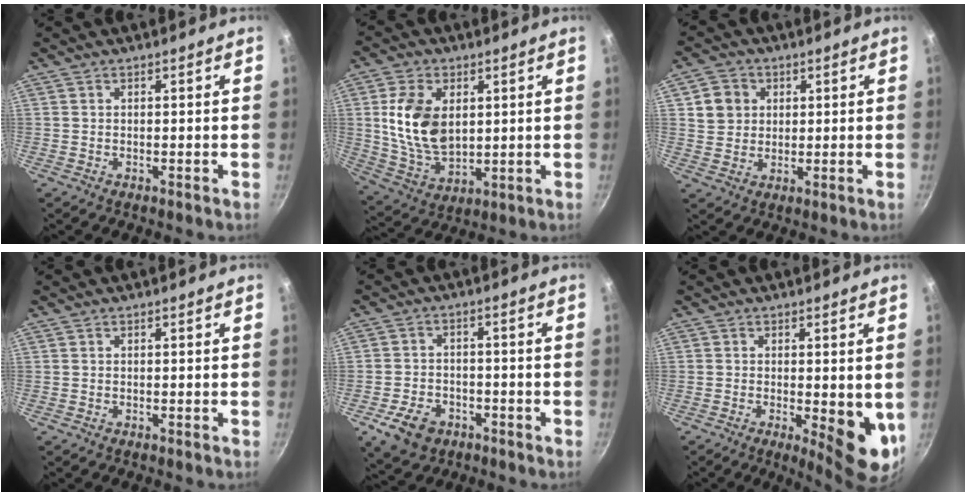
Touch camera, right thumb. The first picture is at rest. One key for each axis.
{"total": 13.5, "fx": 2.5, "fy": 8.7, "fz": 10.1, "tx": -0.174, "ty": -0.020, "tz": 0.058}
{"total": 6.3, "fx": 1.9, "fy": 5.6, "fz": 2.1, "tx": -0.008, "ty": 0.005, "tz": 0.033}
{"total": 0.0}
{"total": 8.3, "fx": -4.3, "fy": 5.8, "fz": 4.2, "tx": -0.065, "ty": 0.026, "tz": -0.065}
{"total": 9.1, "fx": -1.3, "fy": 3.0, "fz": 8.4, "tx": -0.096, "ty": -0.012, "tz": -0.007}